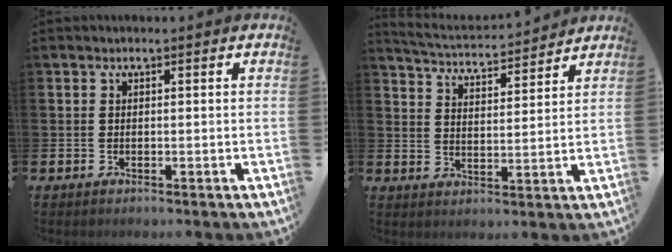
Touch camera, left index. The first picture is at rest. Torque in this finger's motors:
{"motor_torque": [0.04, -0.05, 0.00, -0.01]}